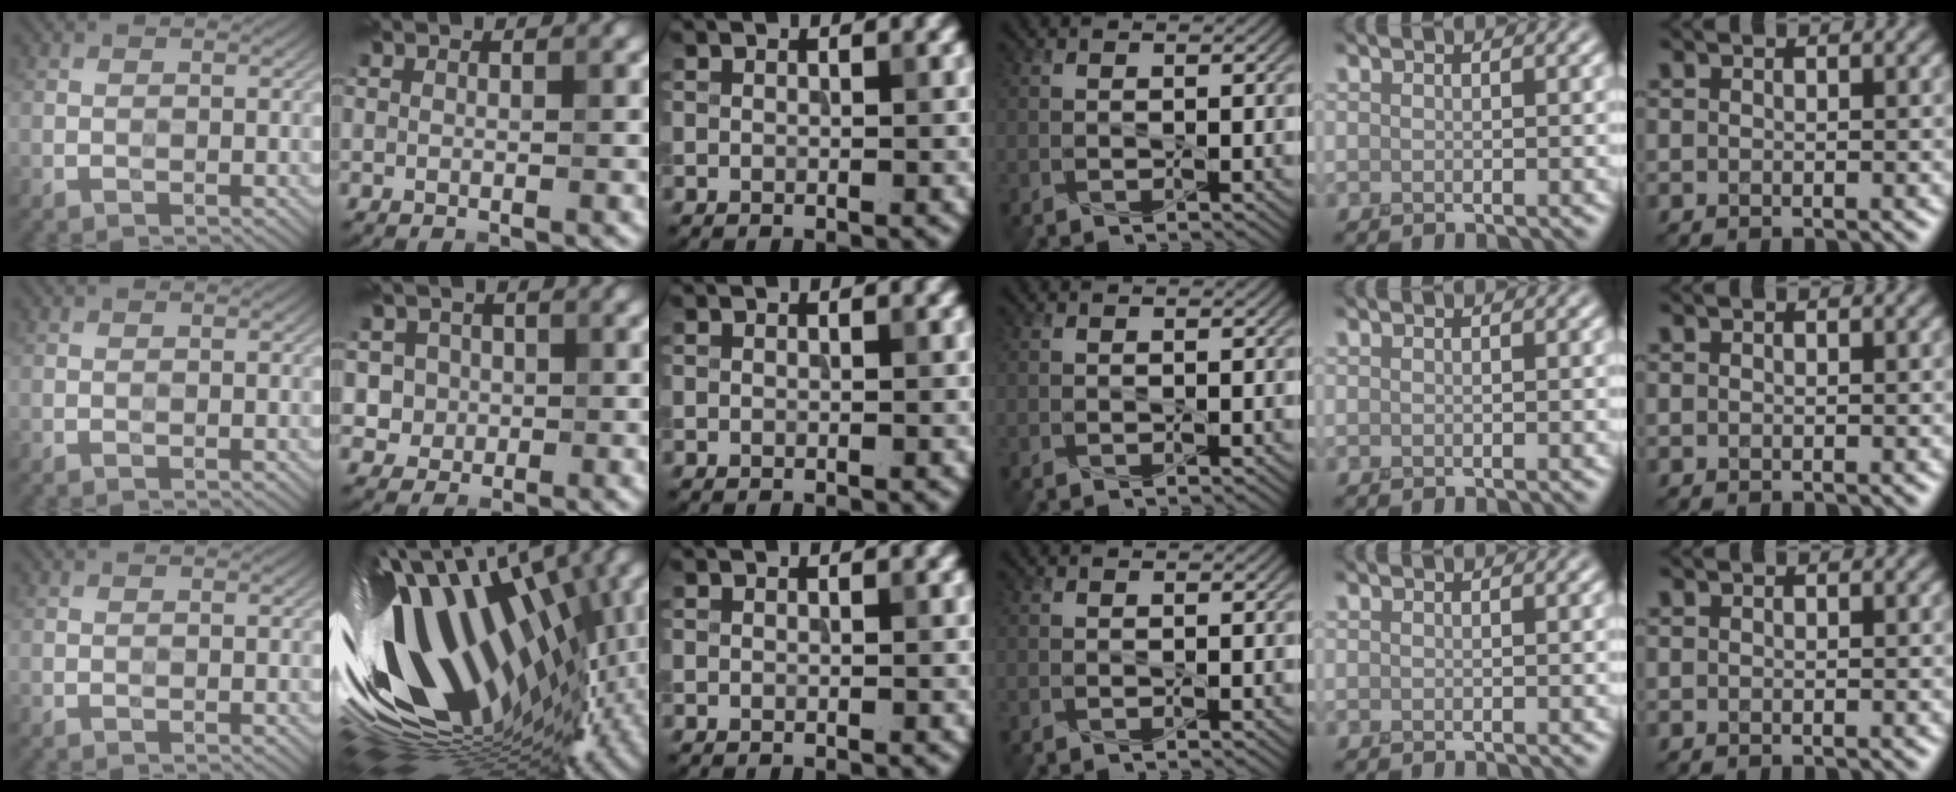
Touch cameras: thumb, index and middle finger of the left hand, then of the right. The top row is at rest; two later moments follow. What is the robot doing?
{"motion": "press", "object": "sticky note"}